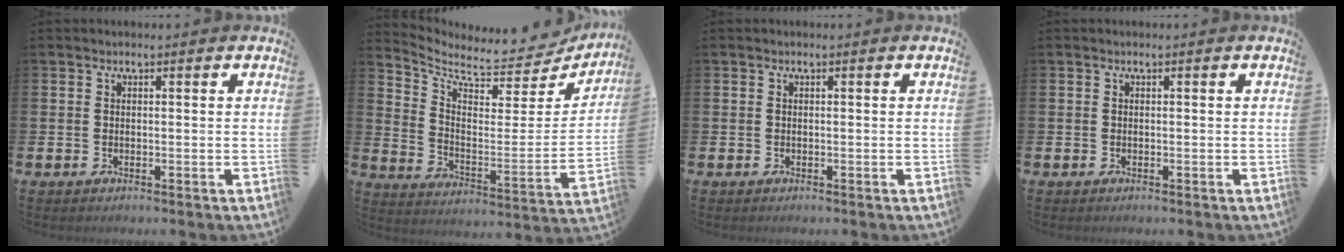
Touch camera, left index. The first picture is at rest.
{"total": 6.7, "force": [6.0, 2.4, 1.9], "torque": [-0.053, -0.060, 0.095]}
{"total": 0.0}
{"total": 0.0}